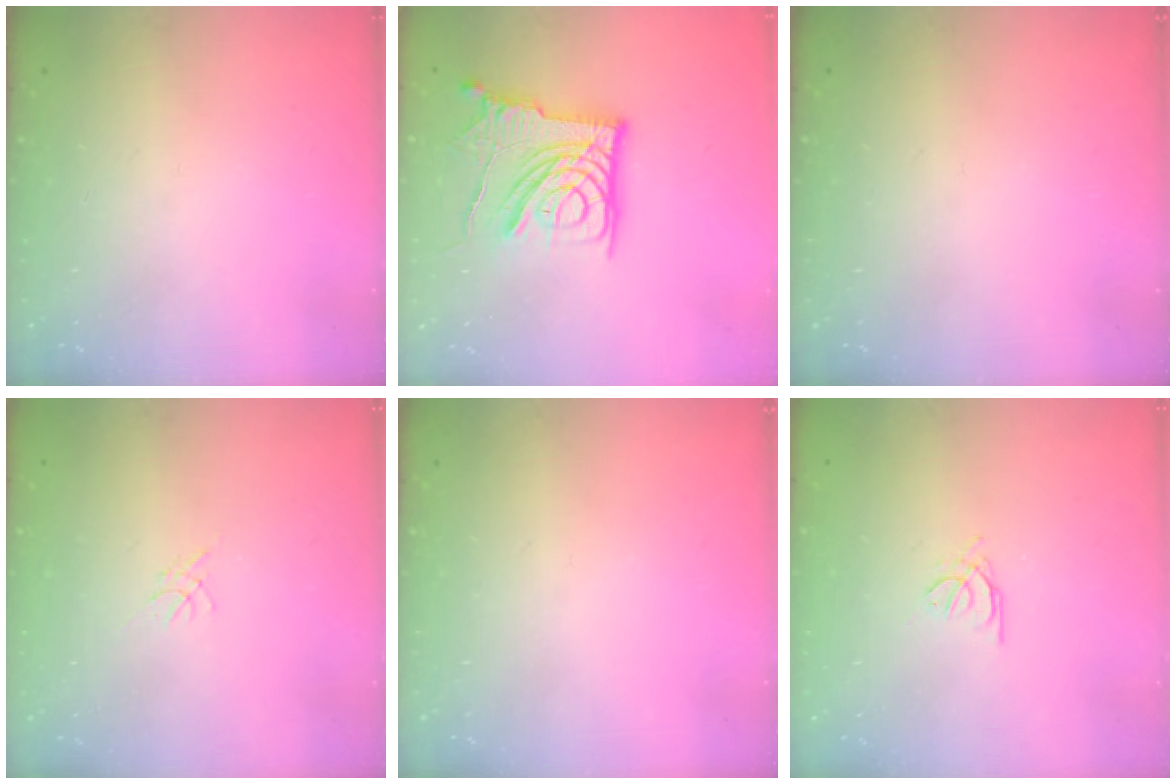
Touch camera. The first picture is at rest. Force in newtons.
{"total": 14.2, "press": 14.1, "slide": 1.1}
{"total": 0.0}
{"total": 0.0}
{"total": 0.0}
{"total": 1.4, "press": 1.3, "slide": 0.3}